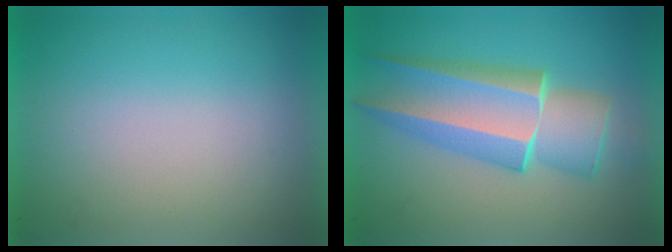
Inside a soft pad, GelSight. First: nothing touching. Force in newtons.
{"total": 6.4}